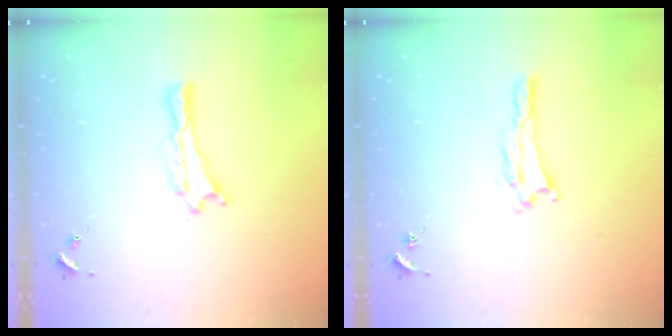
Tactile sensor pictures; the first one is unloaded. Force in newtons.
{"total": 1.4, "press": 1.4, "slide": 0.2}